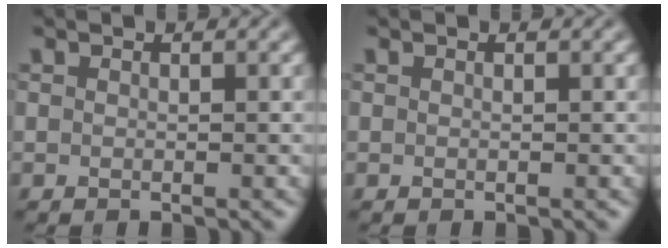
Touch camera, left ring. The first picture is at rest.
{"total": 0.0}